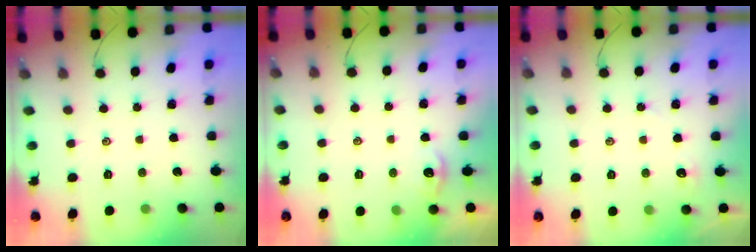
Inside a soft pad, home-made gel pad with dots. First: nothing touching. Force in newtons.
{"total": 2.7, "press": 2.7, "slide": 0.3}
{"total": 2.2, "press": 2.2, "slide": 0.3}